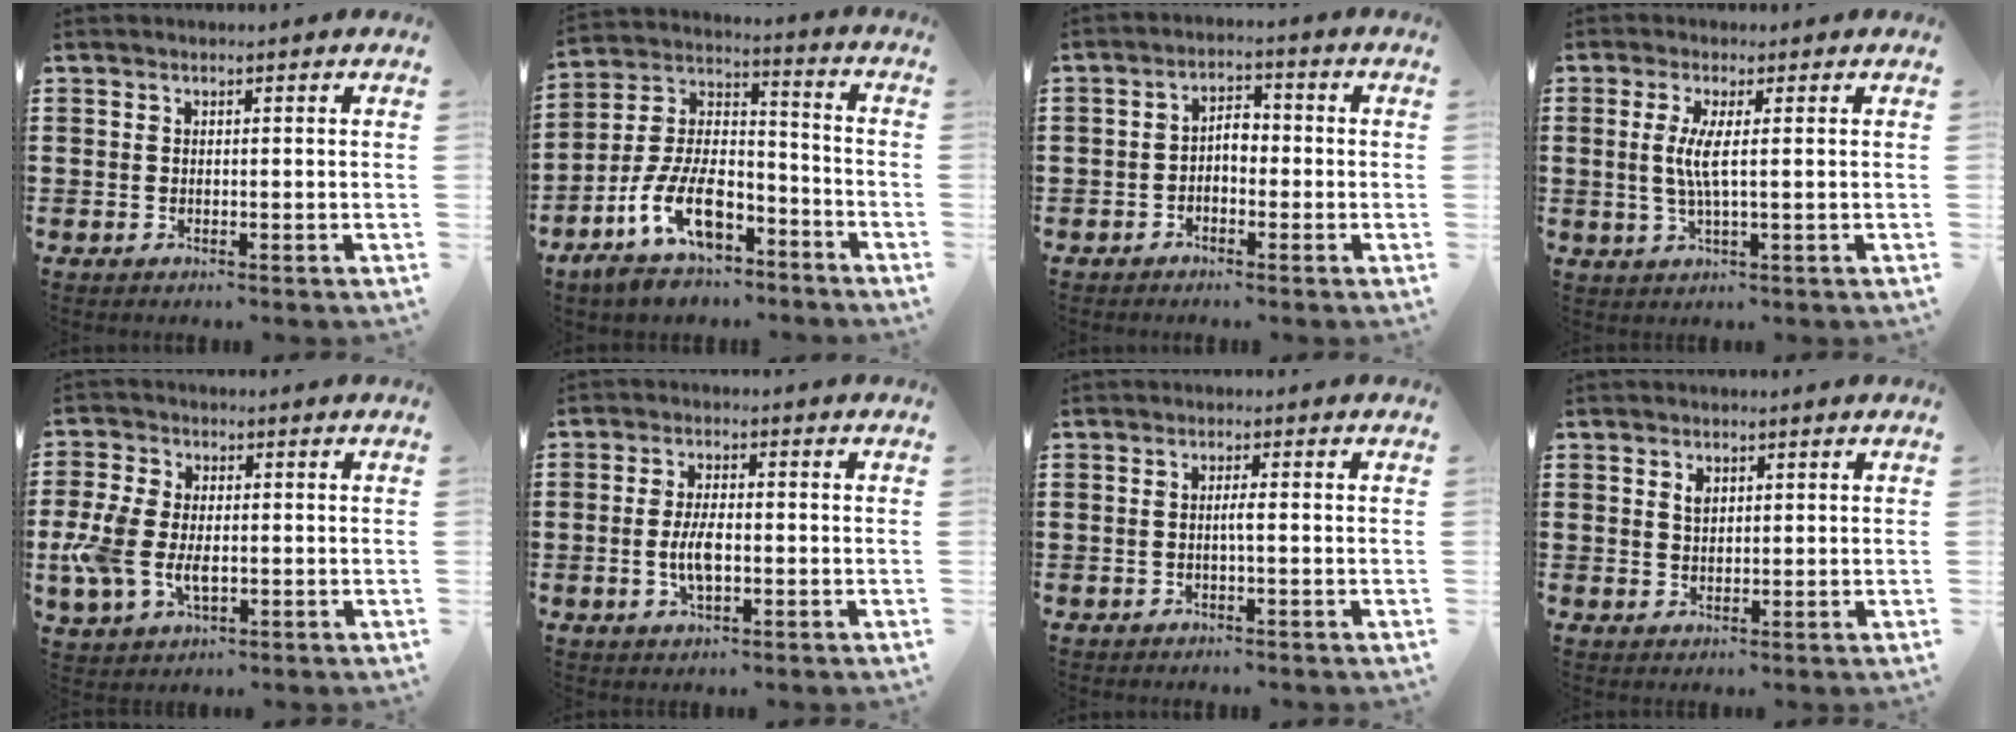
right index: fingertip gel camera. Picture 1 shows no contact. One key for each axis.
{"total": 12.6, "fx": -7.6, "fy": 6.1, "fz": 8.0, "tx": -0.175, "ty": 0.018, "tz": -0.145}
{"total": 2.8, "fx": -1.3, "fy": 1.4, "fz": 2.0, "tx": -0.039, "ty": 0.007, "tz": -0.027}
{"total": 4.3, "fx": 0.4, "fy": 0.2, "fz": 4.3, "tx": -0.094, "ty": -0.011, "tz": 0.000}
{"total": 7.0, "fx": -1.2, "fy": 4.3, "fz": 5.4, "tx": -0.140, "ty": -0.003, "tz": -0.028}
{"total": 4.8, "fx": -0.8, "fy": 1.9, "fz": 4.3, "tx": -0.090, "ty": 0.001, "tz": -0.019}
{"total": 1.4, "fx": -0.4, "fy": -0.1, "fz": 1.3, "tx": -0.024, "ty": -0.003, "tz": -0.007}
{"total": 1.7, "fx": 0.8, "fy": 1.0, "fz": 1.1, "tx": -0.026, "ty": 0.004, "tz": 0.015}